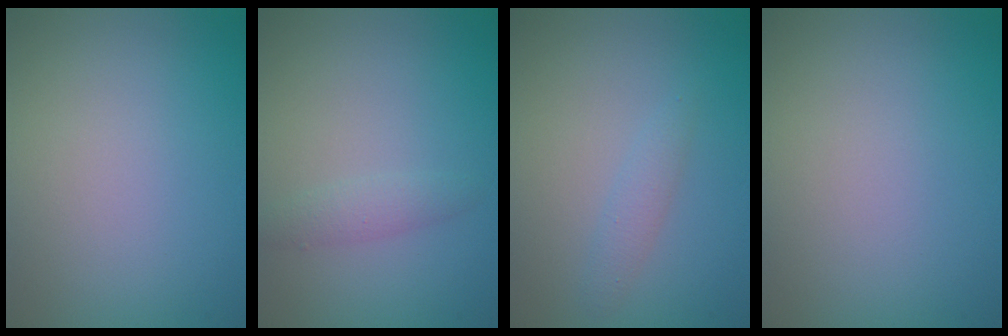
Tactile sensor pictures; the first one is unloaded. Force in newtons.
{"total": 1.4, "press": 1.4, "slide": 0.0}
{"total": 1.3, "press": 1.3, "slide": 0.0}
{"total": 0.0}